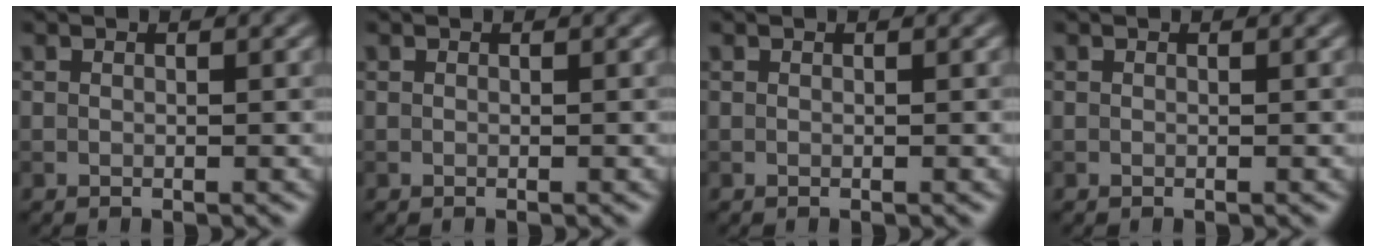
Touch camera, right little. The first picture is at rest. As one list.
[{"total": 0.0}, {"total": 0.0}, {"total": 0.0}]